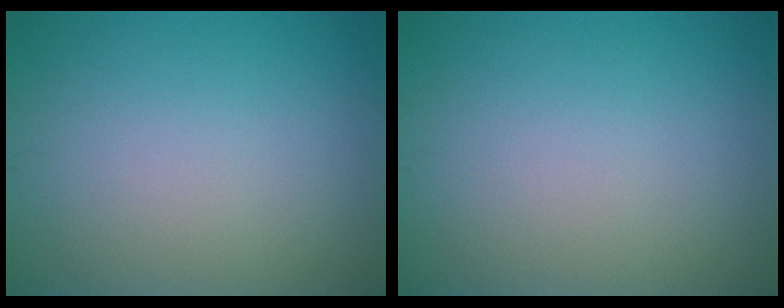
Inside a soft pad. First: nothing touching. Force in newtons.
{"total": 0.0}